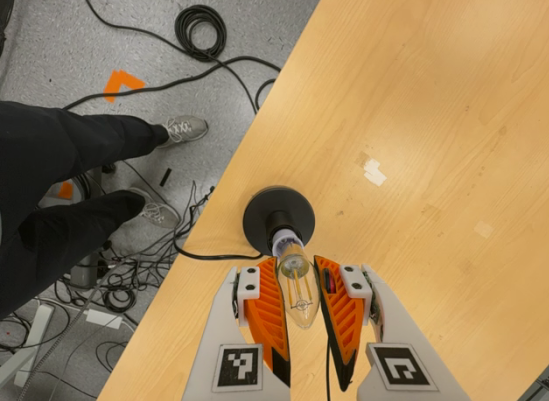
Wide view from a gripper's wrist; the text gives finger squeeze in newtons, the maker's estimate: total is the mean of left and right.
{"total": 20.7, "left": 23.1, "right": 18.3}